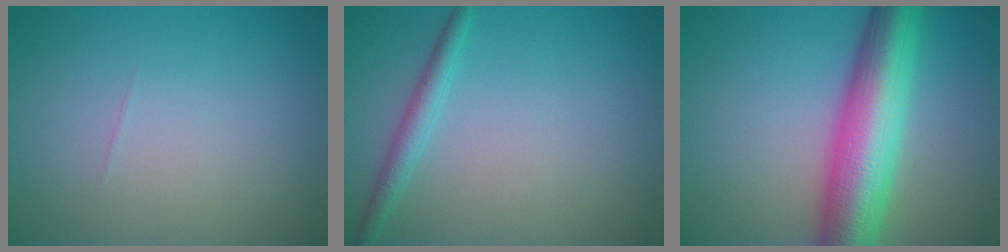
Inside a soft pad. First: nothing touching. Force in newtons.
{"total": 2.0, "press": 2.0, "slide": 0.1}
{"total": 10.1, "press": 10.1, "slide": 0.2}